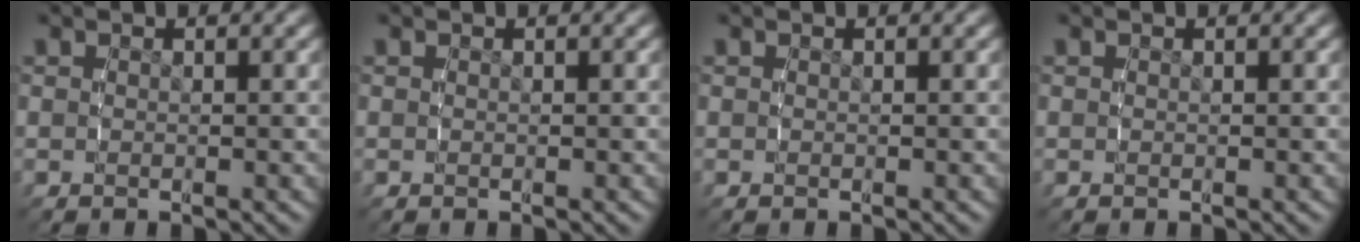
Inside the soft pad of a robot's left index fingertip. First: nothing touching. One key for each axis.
{"total": 0.0}
{"total": 0.0}
{"total": 0.0}